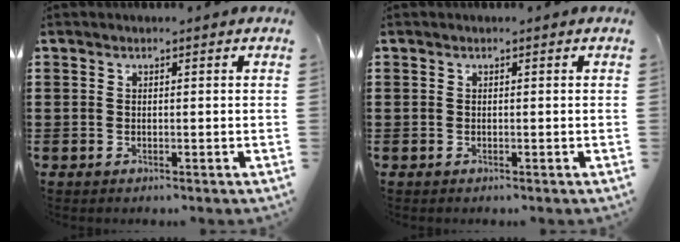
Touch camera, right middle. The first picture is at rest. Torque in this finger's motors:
{"motor_torque": [0.27, -0.17, 0.04, 0.02]}